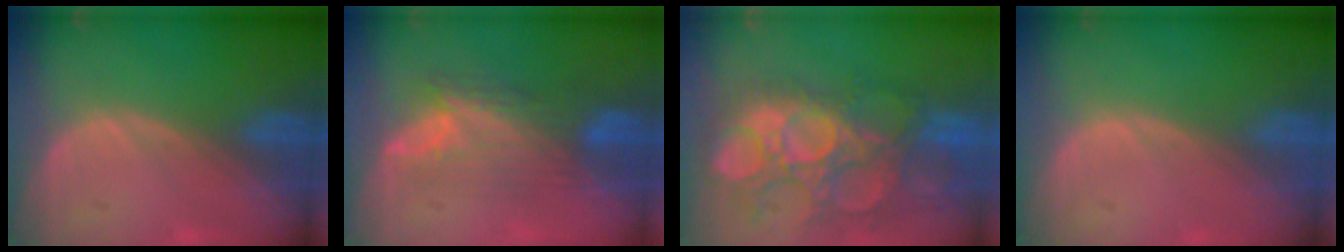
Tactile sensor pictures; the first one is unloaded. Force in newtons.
{"total": 7.6, "press": 7.2, "slide": 2.3}
{"total": 12.9, "press": 12.0, "slide": 4.8}
{"total": 0.0}